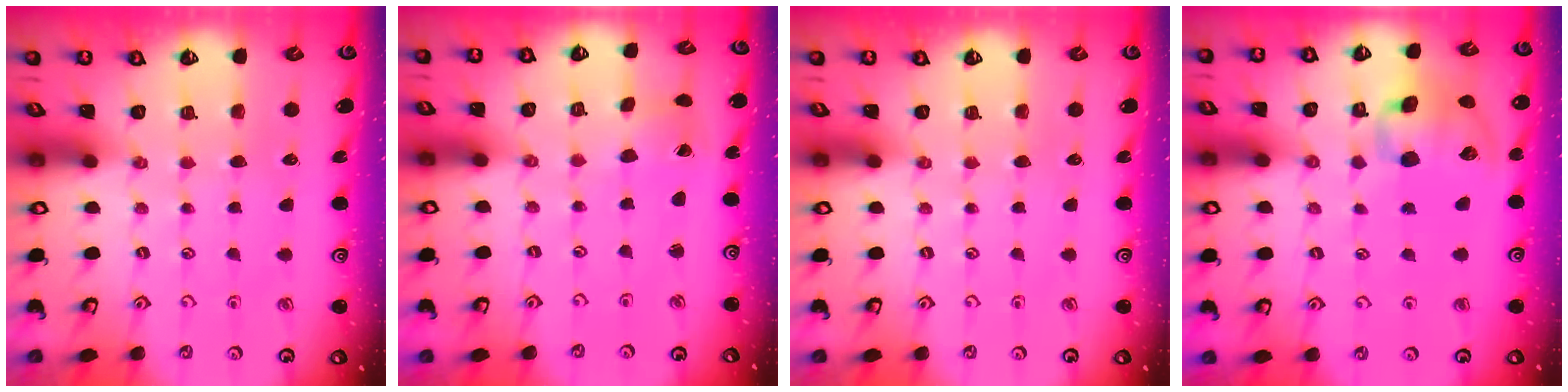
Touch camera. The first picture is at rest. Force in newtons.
{"total": 1.6, "press": 1.5, "slide": 0.3}
{"total": 0.0}
{"total": 13.5, "press": 13.4, "slide": 2.1}